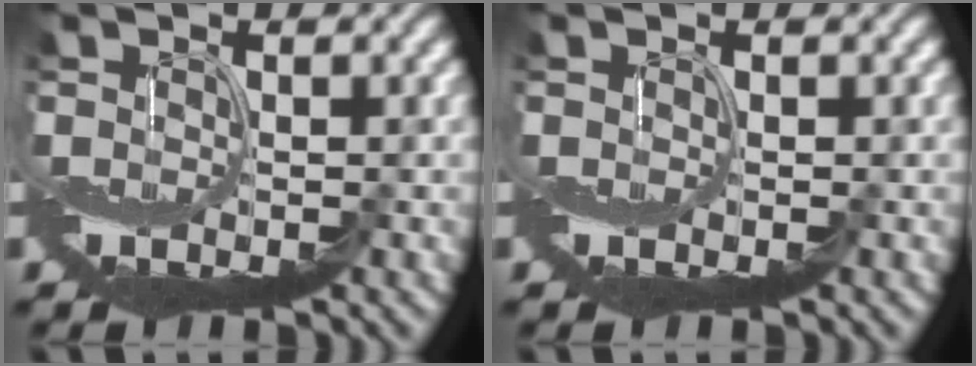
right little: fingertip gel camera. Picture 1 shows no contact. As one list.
[{"total": 0.0}]